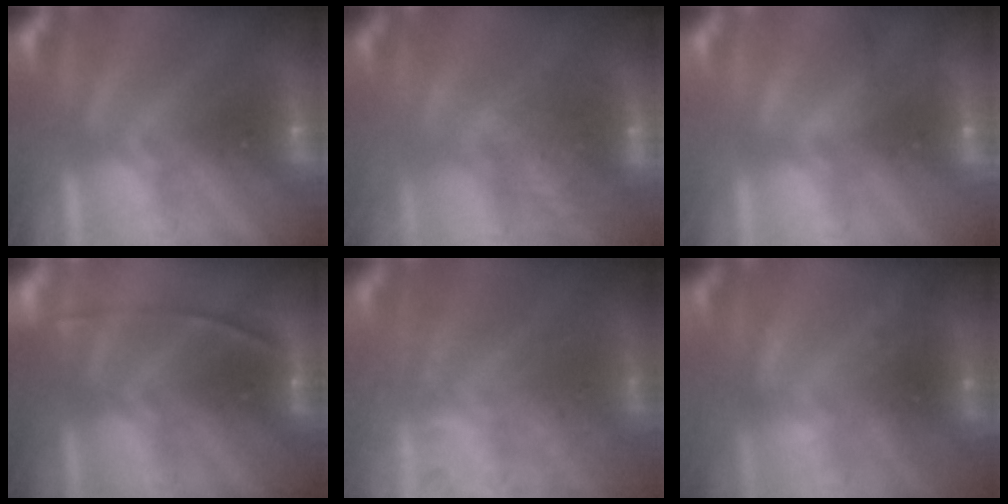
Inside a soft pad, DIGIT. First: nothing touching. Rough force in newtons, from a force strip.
{"total": 7.8}
{"total": 2.1}
{"total": 1.8}
{"total": 9.8}
{"total": 2.3}